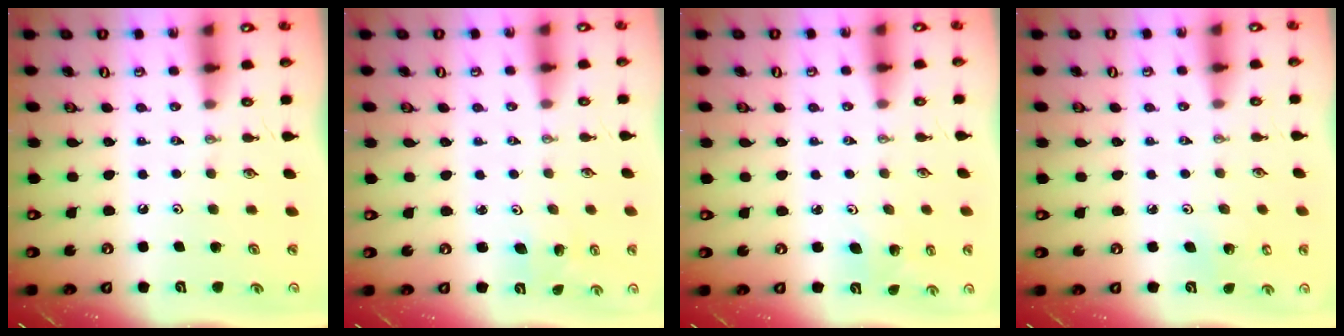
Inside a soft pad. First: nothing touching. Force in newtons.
{"total": 2.7, "press": 2.7, "slide": 0.3}
{"total": 4.1, "press": 3.5, "slide": 2.0}
{"total": 2.7, "press": 2.7, "slide": 0.2}